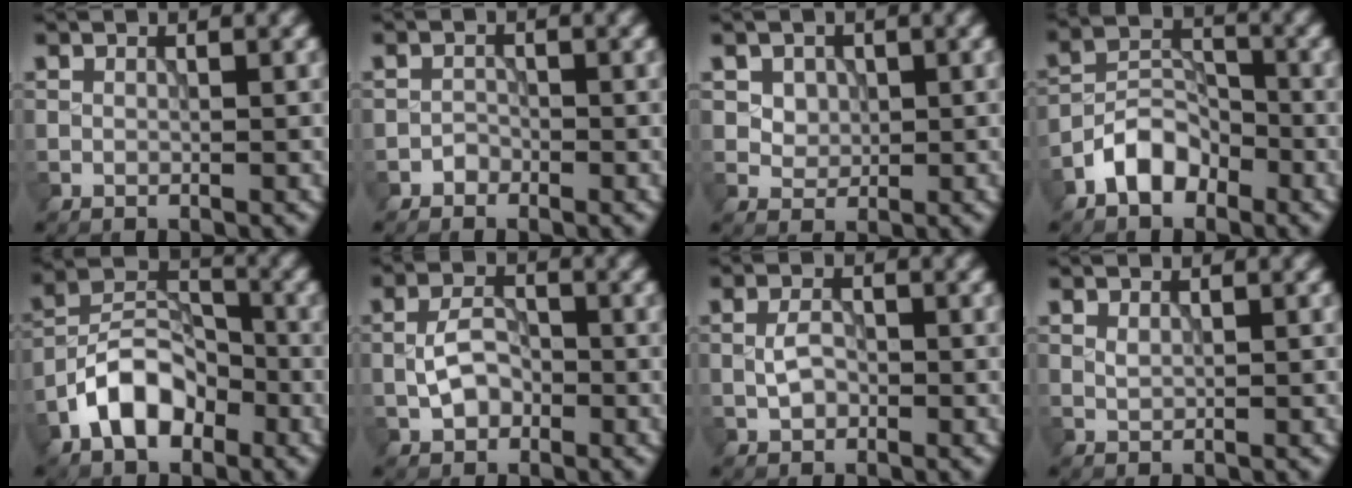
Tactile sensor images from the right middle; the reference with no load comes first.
{"total": 0.9, "force": [-0.7, 0.6, 0.0], "torque": [0.005, 0.003, -0.012]}
{"total": 2.7, "force": [1.1, 2.1, 1.2], "torque": [-0.032, -0.002, 0.035]}
{"total": 4.3, "force": [-2.7, 2.5, 2.2], "torque": [-0.033, 0.009, -0.057]}
{"total": 6.7, "force": [-3.6, 4.0, 4.1], "torque": [-0.066, 0.009, -0.074]}
{"total": 3.4, "force": [-0.9, 2.2, 2.4], "torque": [-0.046, 0.005, -0.017]}
{"total": 2.1, "force": [-0.3, 1.4, 1.6], "torque": [-0.035, 0.002, -0.008]}
{"total": 0.6, "force": [0.3, 0.3, 0.5], "torque": [-0.014, -0.001, 0.009]}